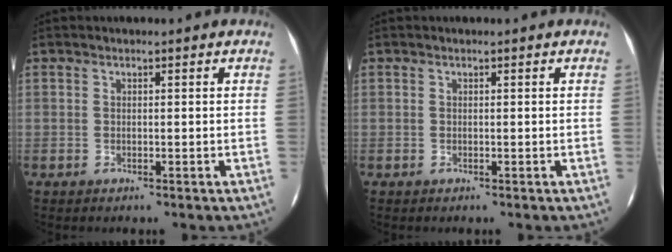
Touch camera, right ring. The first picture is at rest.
{"total": 0.0}